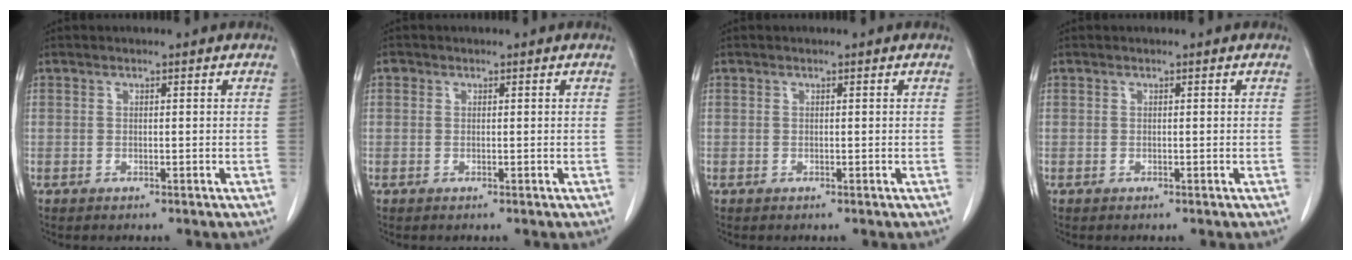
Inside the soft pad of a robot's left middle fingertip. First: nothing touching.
{"total": 0.5, "force": [0.2, 0.5, 0.1], "torque": [0.002, 0.003, 0.002]}
{"total": 0.0}
{"total": 0.0}